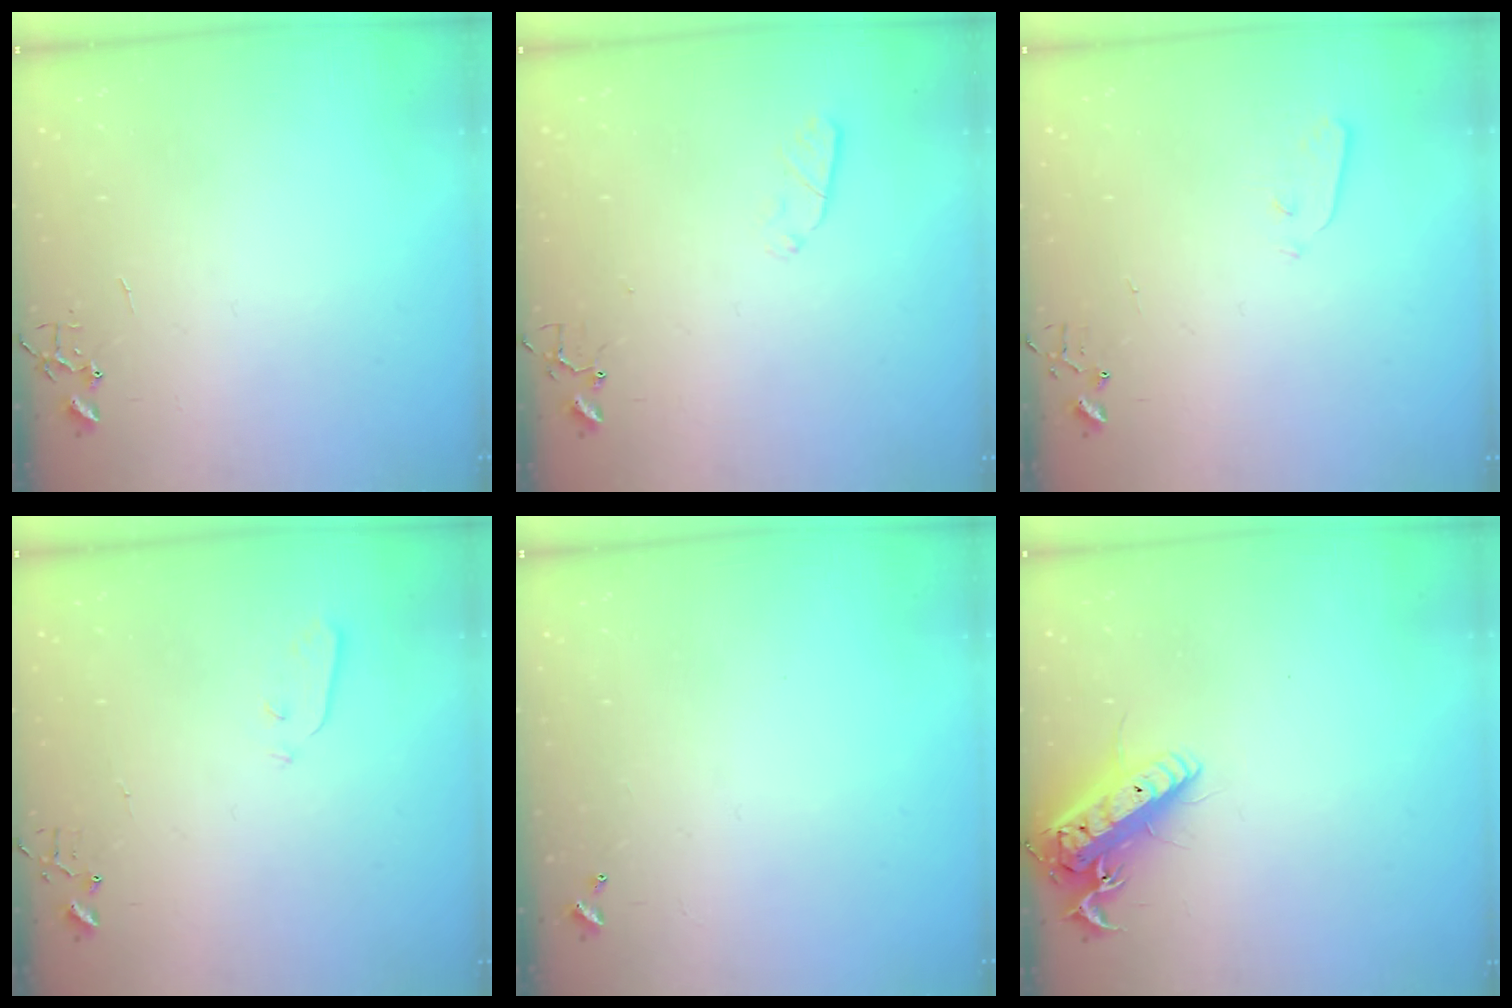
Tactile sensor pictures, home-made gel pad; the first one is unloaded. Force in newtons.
{"total": 2.9, "press": 2.8, "slide": 0.5}
{"total": 2.9, "press": 2.9, "slide": 0.4}
{"total": 3.0, "press": 3.0, "slide": 0.3}
{"total": 0.0}
{"total": 16.4, "press": 16.1, "slide": 3.0}